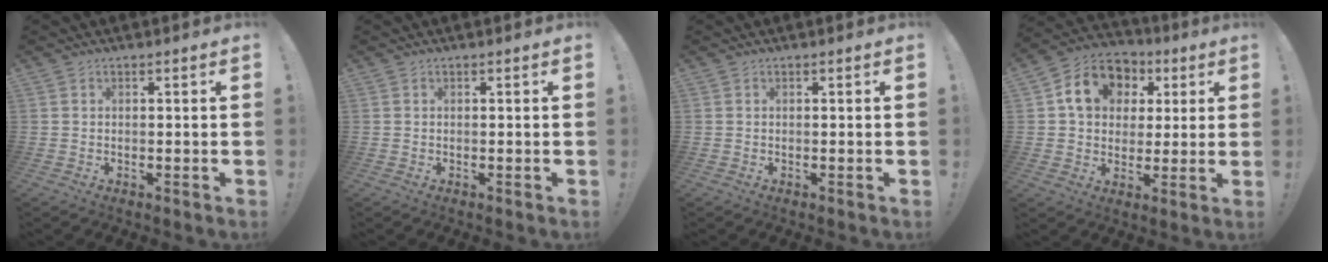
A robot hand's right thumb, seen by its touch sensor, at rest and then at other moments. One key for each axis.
{"total": 0.0}
{"total": 0.0}
{"total": 14.1, "fx": 4.7, "fy": 11.5, "fz": 6.7, "tx": -0.101, "ty": -0.002, "tz": 0.095}